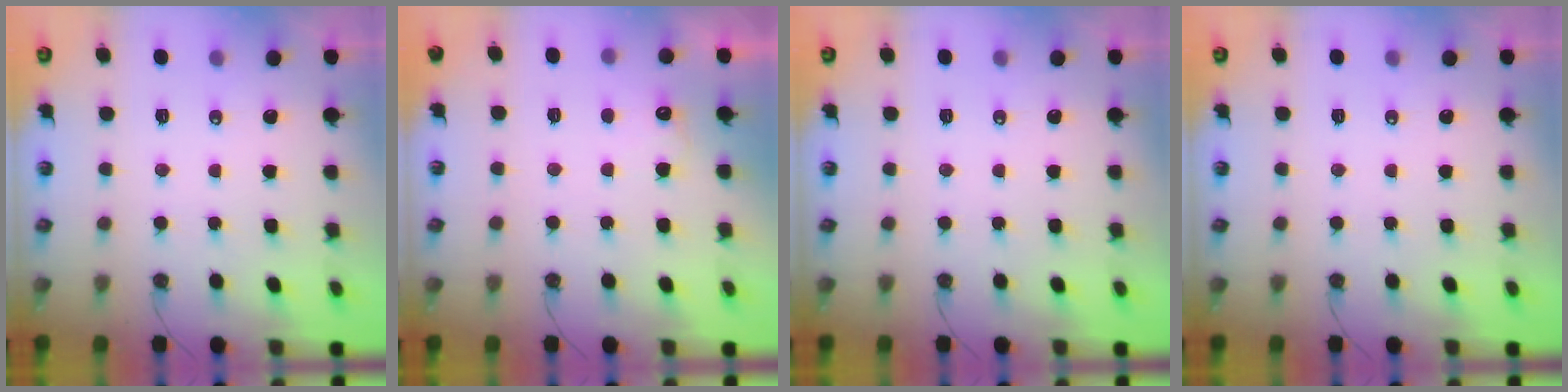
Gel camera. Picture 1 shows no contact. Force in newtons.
{"total": 4.7, "press": 4.5, "slide": 1.3}
{"total": 0.0}
{"total": 0.0}